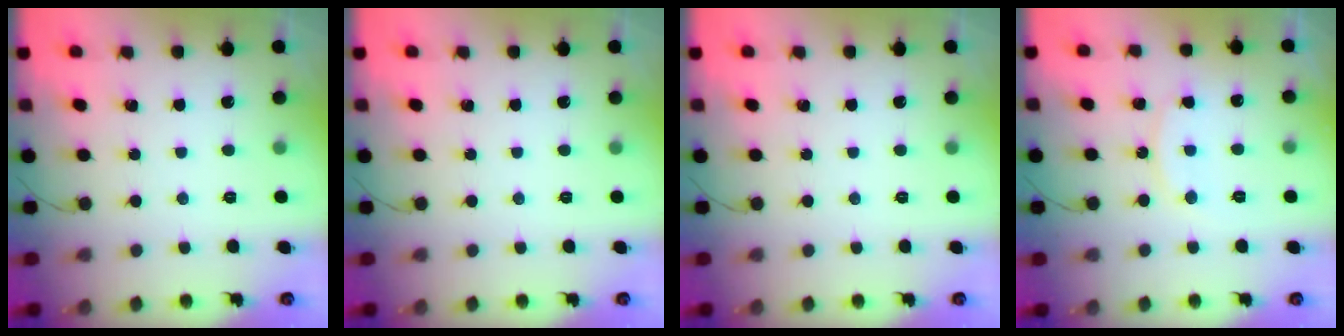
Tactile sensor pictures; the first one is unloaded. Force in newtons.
{"total": 0.0}
{"total": 0.0}
{"total": 8.3, "press": 8.3, "slide": 0.5}